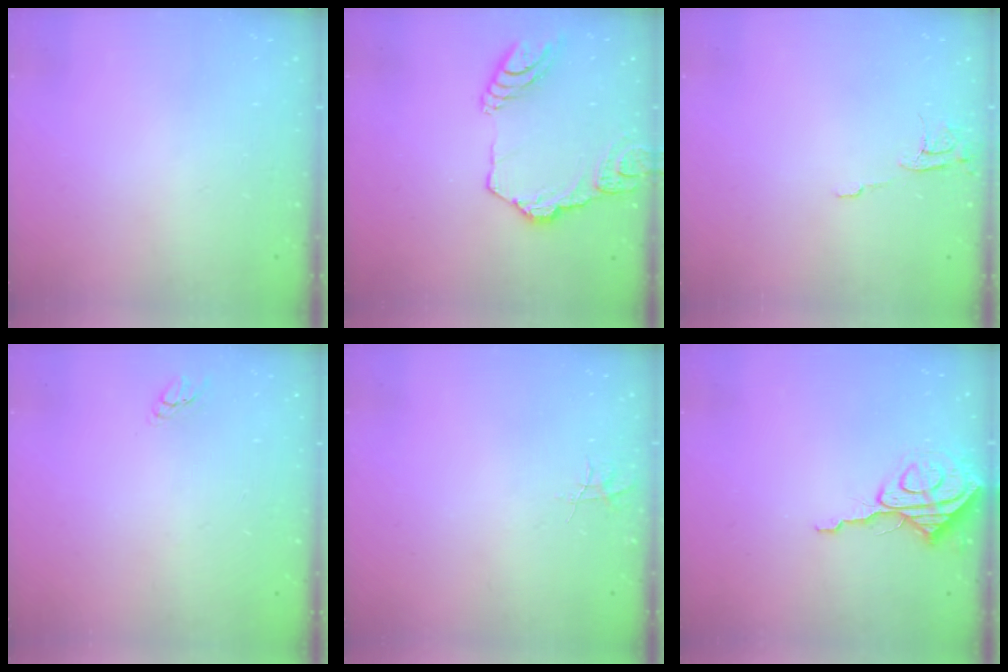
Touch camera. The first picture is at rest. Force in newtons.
{"total": 15.4, "press": 15.3, "slide": 1.5}
{"total": 6.3, "press": 6.3, "slide": 0.5}
{"total": 2.7, "press": 2.7, "slide": 0.1}
{"total": 3.3, "press": 3.3, "slide": 0.4}
{"total": 8.1, "press": 8.1, "slide": 0.7}